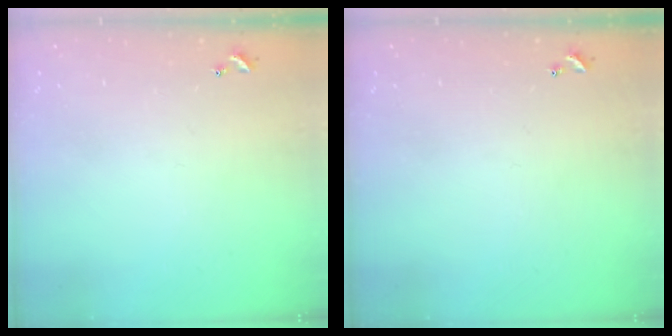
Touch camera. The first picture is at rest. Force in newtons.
{"total": 0.0}